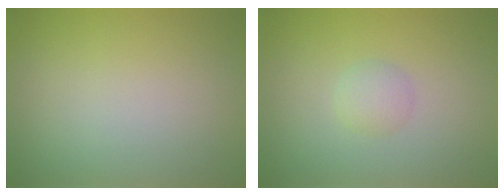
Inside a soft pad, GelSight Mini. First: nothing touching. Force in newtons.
{"total": 1.4, "press": 1.4, "slide": 0.0}